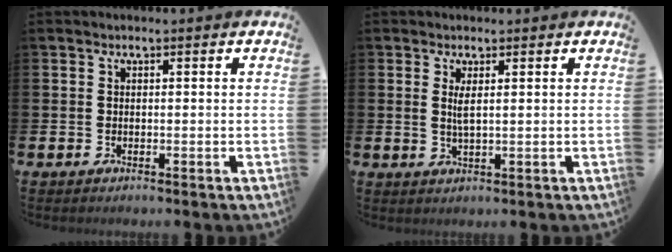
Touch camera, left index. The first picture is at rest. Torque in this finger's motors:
{"motor_torque": [0.10, -0.01, 0.30, 0.07]}